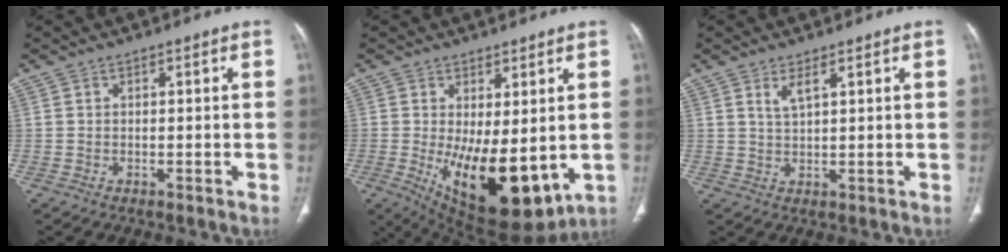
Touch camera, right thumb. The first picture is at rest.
{"total": 16.4, "force": [-2.2, 7.3, 14.6], "torque": [-0.221, -0.034, -0.005]}
{"total": 2.9, "force": [1.6, 0.8, 2.3], "torque": [-0.049, -0.009, 0.038]}